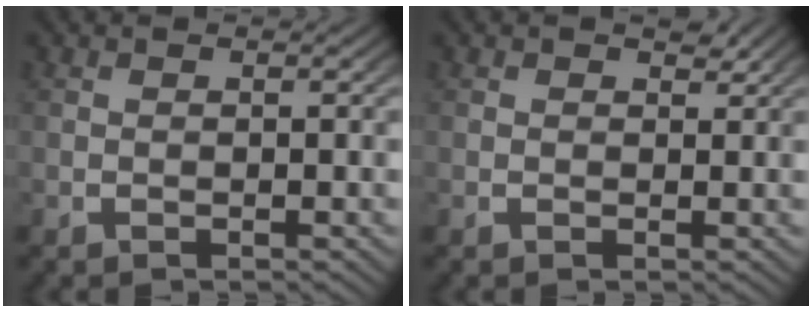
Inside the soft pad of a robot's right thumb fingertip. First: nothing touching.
{"total": 1.2, "force": [1.0, 0.5, 0.5], "torque": [0.001, -0.001, 0.015]}